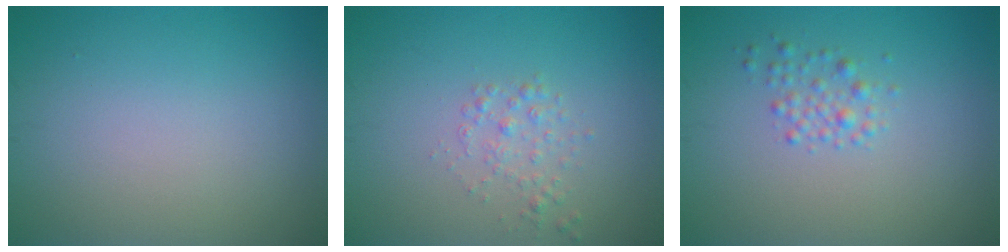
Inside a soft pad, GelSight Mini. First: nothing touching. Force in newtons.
{"total": 1.4, "press": 1.4, "slide": 0.1}
{"total": 1.6, "press": 1.6, "slide": 0.0}